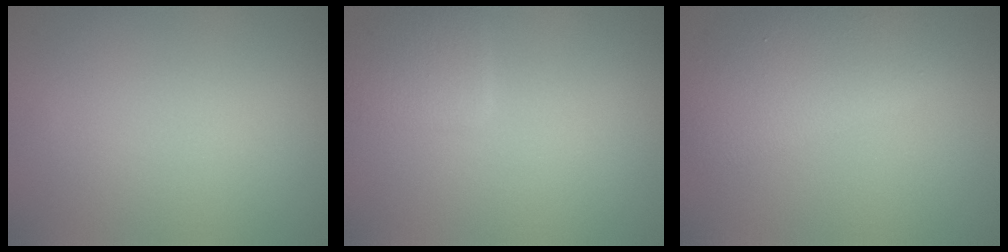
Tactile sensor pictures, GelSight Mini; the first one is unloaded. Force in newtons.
{"total": 2.2, "press": 2.2, "slide": 0.1}
{"total": 4.1, "press": 4.1, "slide": 0.2}